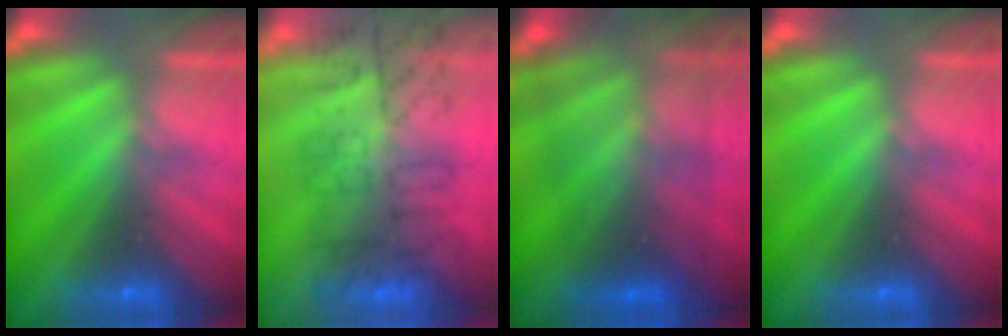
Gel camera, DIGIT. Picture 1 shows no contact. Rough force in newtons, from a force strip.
{"total": 3.9}
{"total": 5.8}
{"total": 0.0}